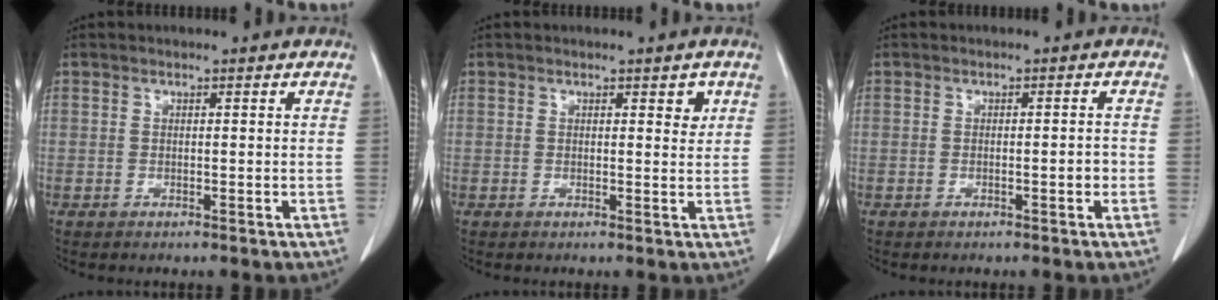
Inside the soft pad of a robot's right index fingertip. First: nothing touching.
{"total": 1.8, "force": [1.0, 0.7, 1.3], "torque": [-0.014, -0.004, 0.011]}
{"total": 1.5, "force": [-0.5, 0.3, 1.4], "torque": [-0.020, 0.002, -0.006]}